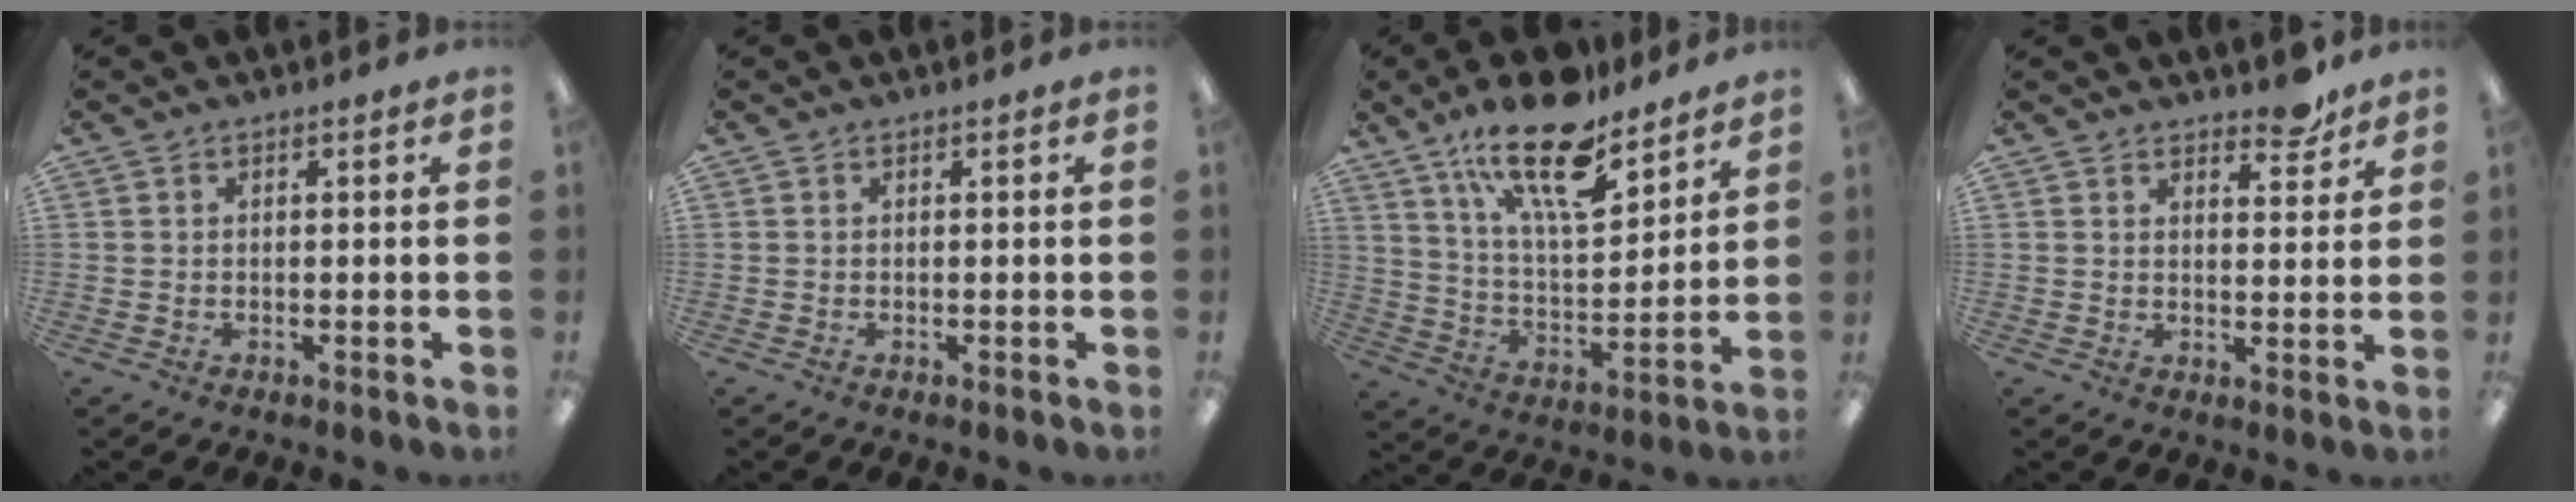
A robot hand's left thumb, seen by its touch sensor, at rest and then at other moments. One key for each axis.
{"total": 0.0}
{"total": 20.0, "fx": 14.0, "fy": 7.2, "fz": 12.3, "tx": -0.200, "ty": -0.084, "tz": 0.237}
{"total": 5.8, "fx": 4.8, "fy": 2.2, "fz": 2.4, "tx": -0.009, "ty": -0.034, "tz": 0.079}